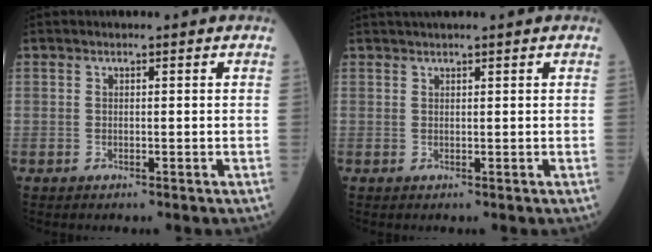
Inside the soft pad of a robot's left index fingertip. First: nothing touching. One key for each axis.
{"total": 4.3, "fx": 3.7, "fy": 0.4, "fz": 2.0, "tx": -0.025, "ty": 0.034, "tz": 0.057}